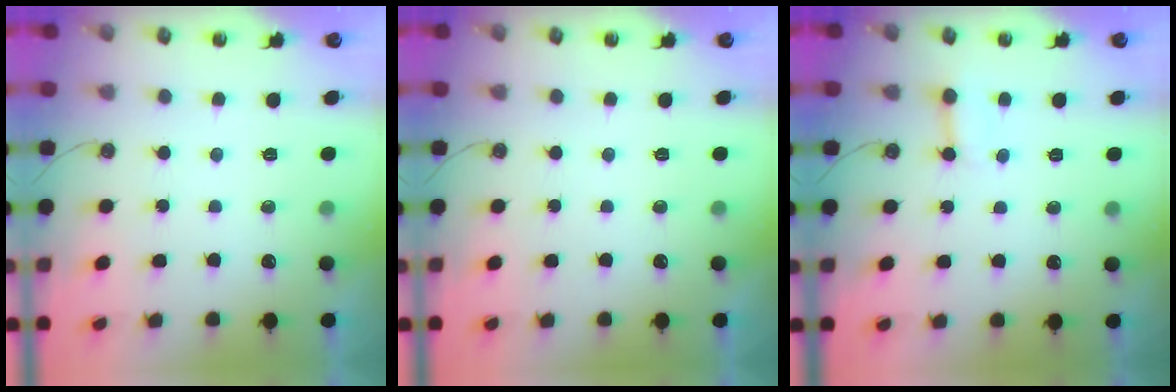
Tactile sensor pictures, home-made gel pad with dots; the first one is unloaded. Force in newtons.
{"total": 0.0}
{"total": 3.3, "press": 3.3, "slide": 0.2}